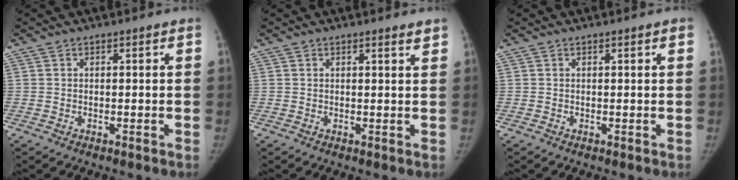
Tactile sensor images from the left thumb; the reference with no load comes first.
{"total": 1.2, "force": [1.1, 0.1, 0.6], "torque": [-0.004, -0.007, 0.013]}
{"total": 0.7, "force": [0.3, 0.1, 0.6], "torque": [-0.010, 0.001, 0.002]}